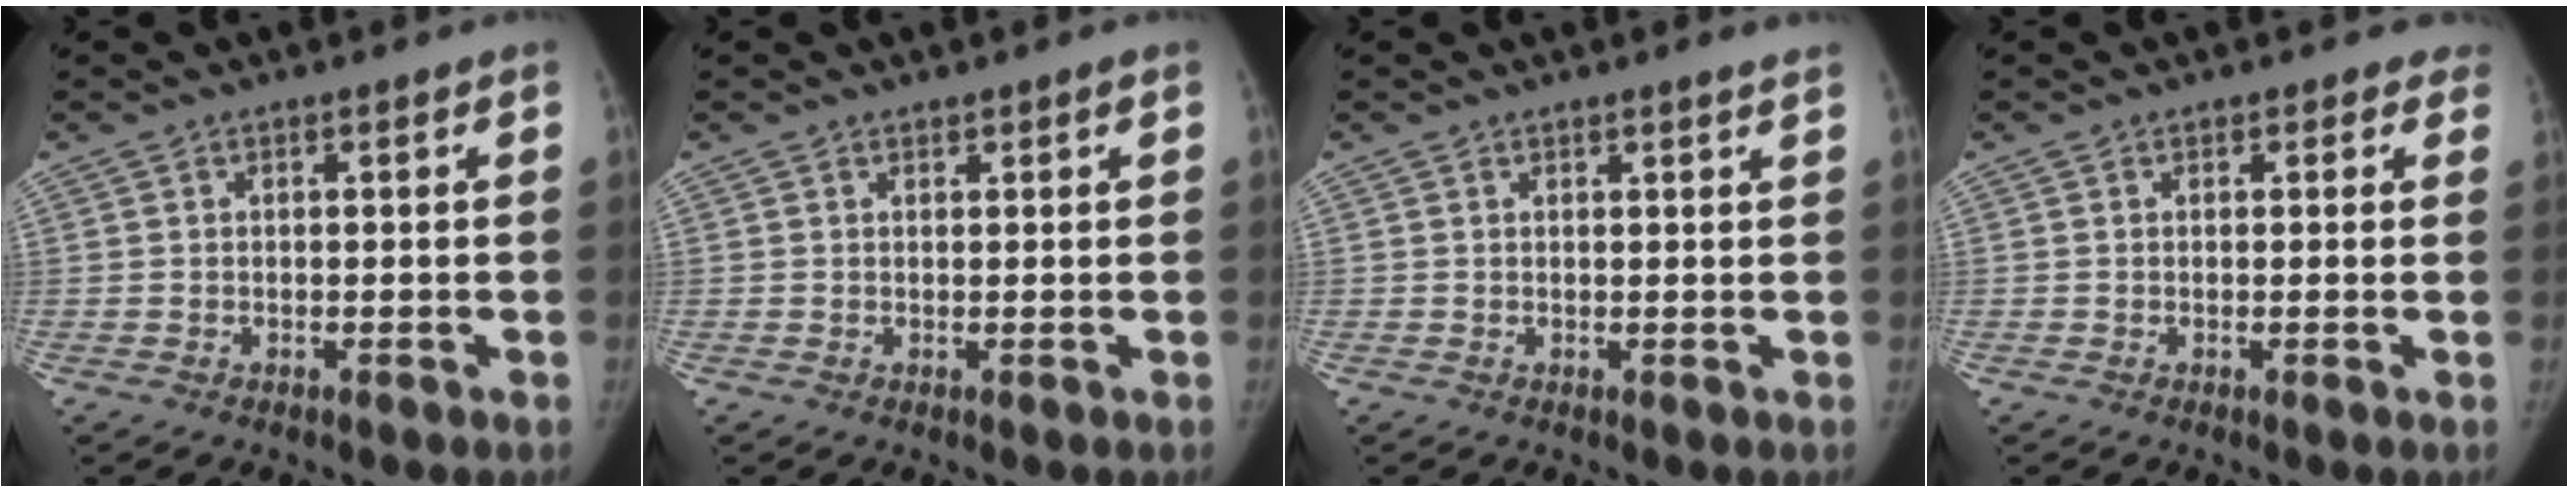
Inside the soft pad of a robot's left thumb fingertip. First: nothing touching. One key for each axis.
{"total": 0.7, "fx": 0.6, "fy": 0.2, "fz": 0.4, "tx": -0.002, "ty": -0.003, "tz": 0.009}
{"total": 1.7, "fx": 1.3, "fy": -0.2, "fz": 1.0, "tx": -0.007, "ty": -0.003, "tz": 0.018}
{"total": 2.5, "fx": 2.0, "fy": 1.5, "fz": -0.1, "tx": 0.033, "ty": -0.007, "tz": 0.001}